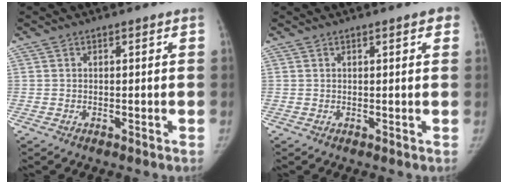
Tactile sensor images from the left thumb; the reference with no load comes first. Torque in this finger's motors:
{"motor_torque": [0.63, 0.08, 0.87, -0.35, 0.05]}